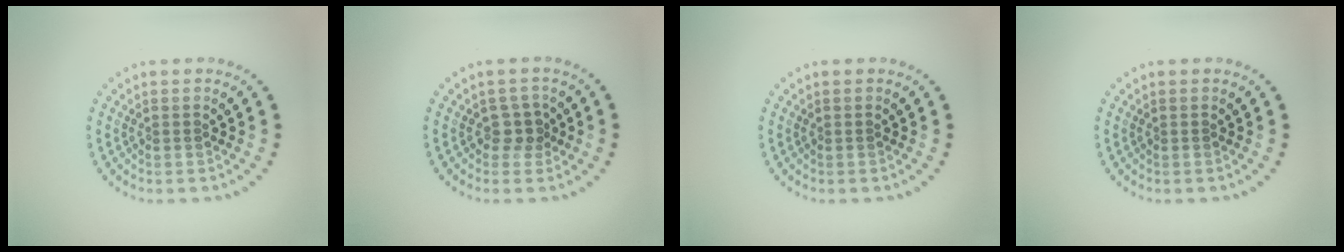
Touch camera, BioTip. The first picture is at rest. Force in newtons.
{"total": 1.6, "press": 1.3, "slide": 0.9}
{"total": 0.0}
{"total": 0.0}